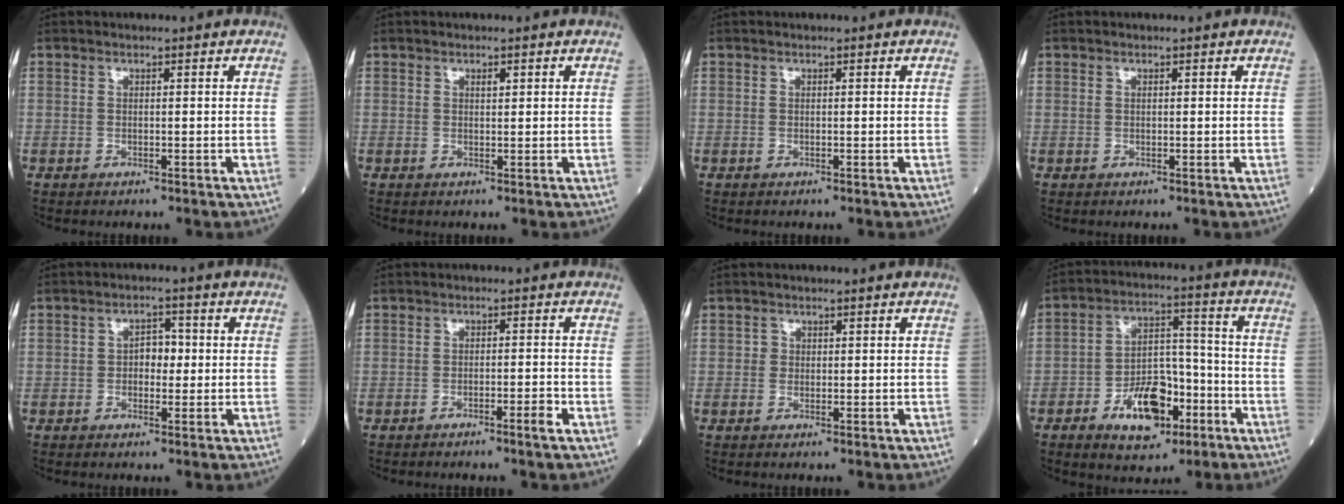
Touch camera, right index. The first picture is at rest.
{"total": 0.7, "force": [0.4, 0.2, 0.5], "torque": [-0.008, -0.003, 0.006]}
{"total": 0.0}
{"total": 0.0}
{"total": 3.2, "force": [-0.1, 2.1, 2.5], "torque": [-0.033, 0.012, -0.005]}
{"total": 2.1, "force": [-1.5, -0.3, 1.5], "torque": [-0.024, -0.001, -0.026]}
{"total": 0.8, "force": [0.0, 0.8, 0.1], "torque": [0.008, 0.002, -0.001]}
{"total": 11.2, "force": [-5.5, 5.9, 7.7], "torque": [-0.135, 0.018, -0.086]}